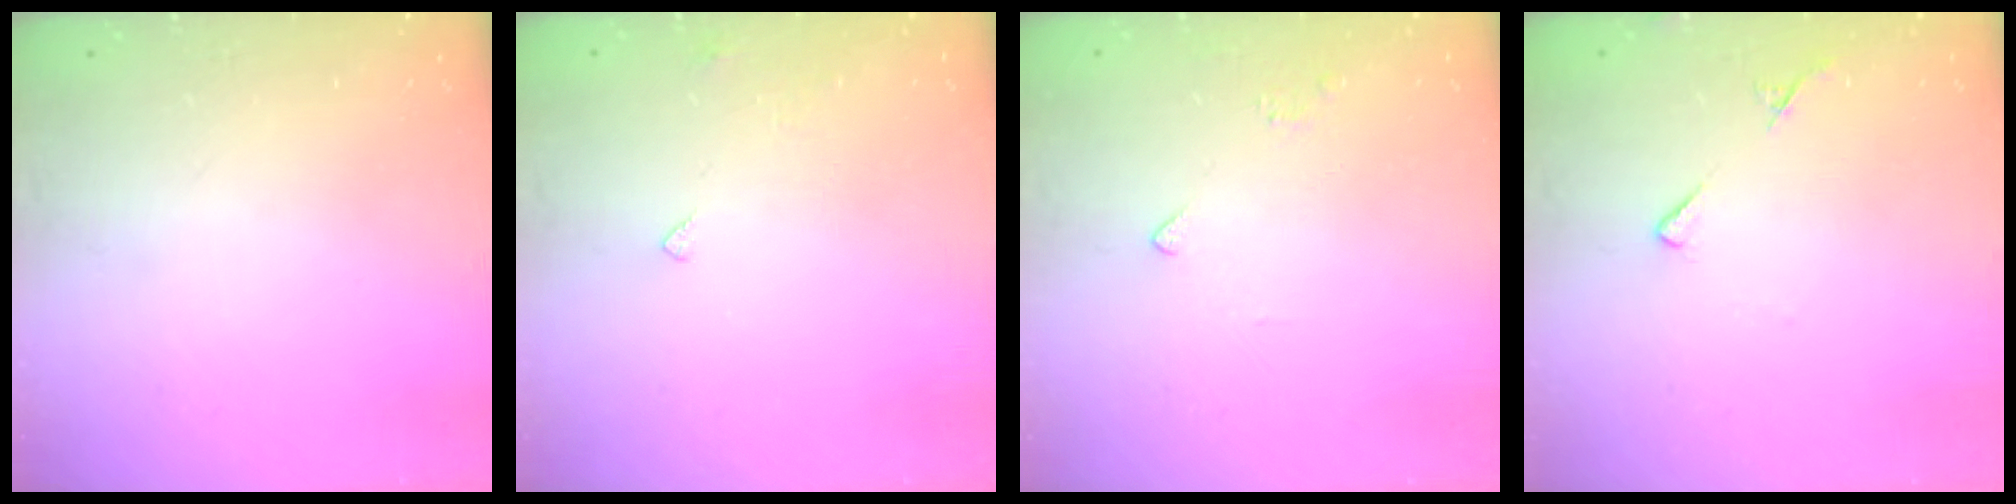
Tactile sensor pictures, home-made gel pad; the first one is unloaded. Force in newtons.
{"total": 2.4, "press": 2.4, "slide": 0.4}
{"total": 2.0, "press": 1.9, "slide": 0.5}
{"total": 6.2, "press": 6.1, "slide": 0.6}